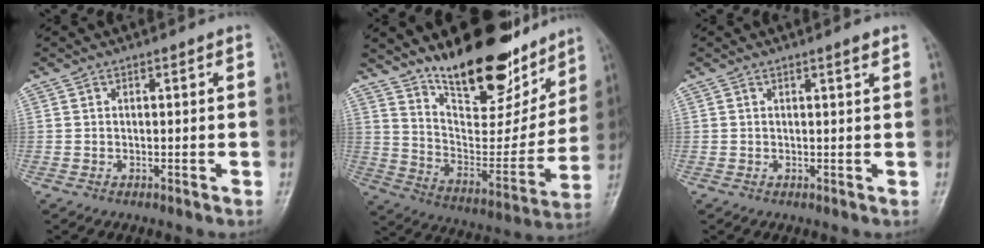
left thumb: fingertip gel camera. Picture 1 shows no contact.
{"total": 23.1, "force": [16.9, 9.1, 12.9], "torque": [-0.145, -0.094, 0.273]}
{"total": 1.3, "force": [0.9, 0.0, 1.0], "torque": [-0.011, -0.006, 0.014]}